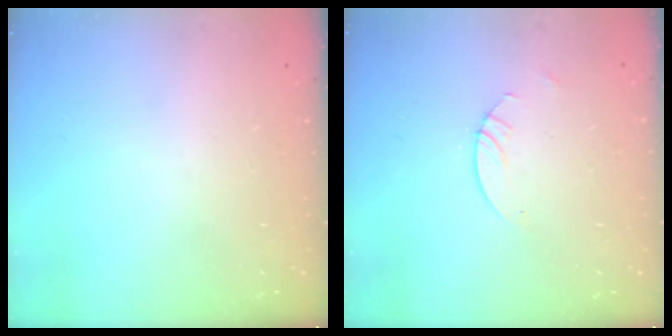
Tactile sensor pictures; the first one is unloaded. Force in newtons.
{"total": 3.0, "press": 2.9, "slide": 0.3}